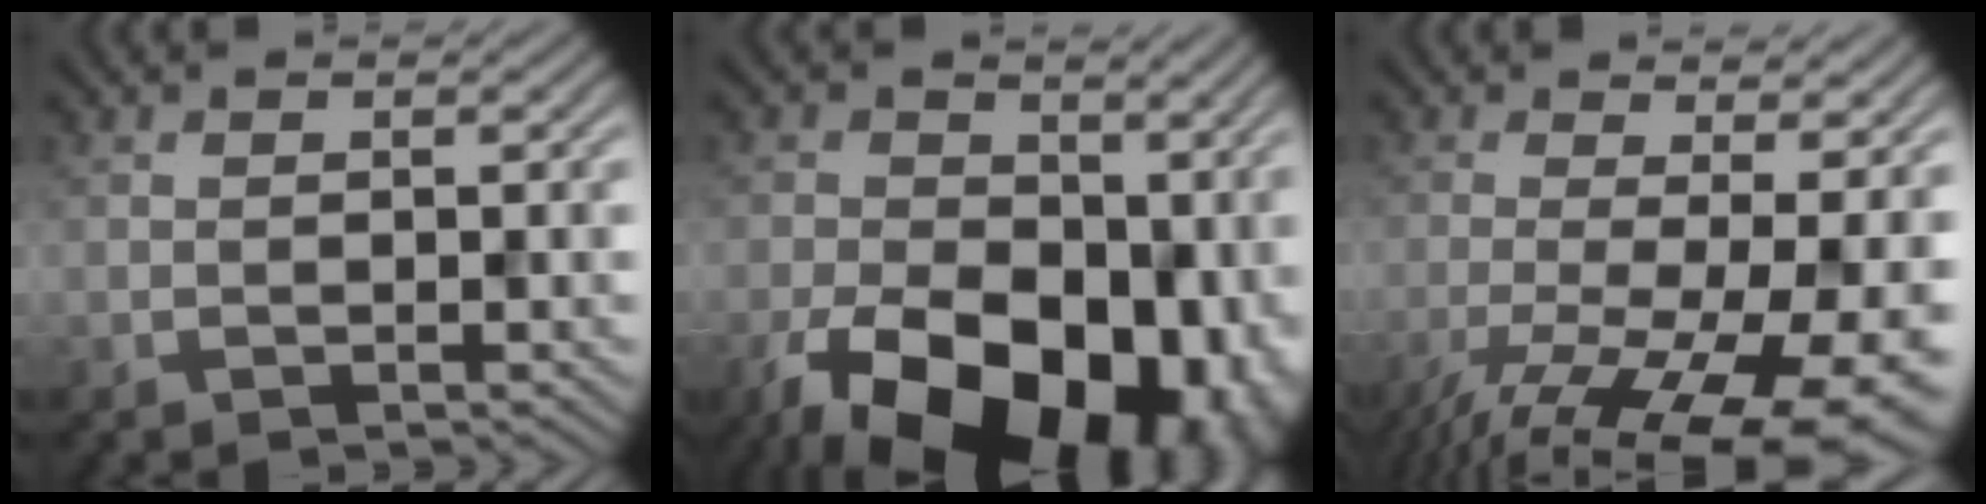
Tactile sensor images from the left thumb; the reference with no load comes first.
{"total": 20.1, "force": [-7.0, 12.7, 13.9], "torque": [-0.229, -0.047, -0.086]}
{"total": 14.2, "force": [-6.1, 4.0, 12.1], "torque": [-0.215, -0.023, -0.081]}